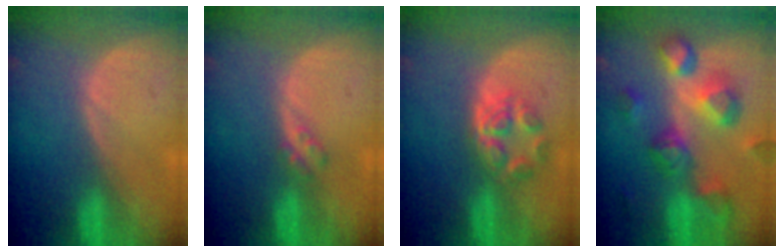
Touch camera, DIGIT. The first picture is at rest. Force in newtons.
{"total": 2.3, "press": 2.0, "slide": 1.2}
{"total": 6.1, "press": 5.1, "slide": 3.3}
{"total": 11.1, "press": 10.0, "slide": 4.9}